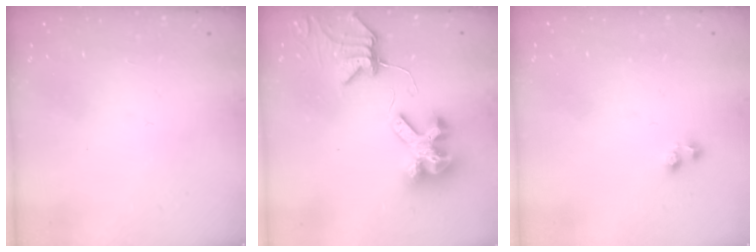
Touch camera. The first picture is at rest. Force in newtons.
{"total": 12.6, "press": 12.5, "slide": 1.6}
{"total": 2.1, "press": 1.9, "slide": 0.9}